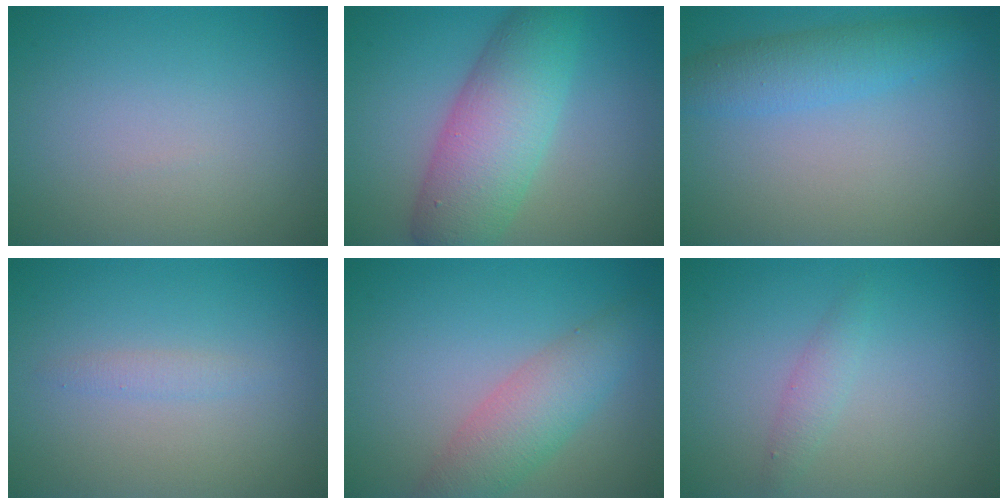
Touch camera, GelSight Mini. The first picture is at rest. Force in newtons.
{"total": 7.6, "press": 7.6, "slide": 0.1}
{"total": 3.3, "press": 3.3, "slide": 0.1}
{"total": 0.9, "press": 0.9, "slide": 0.2}
{"total": 4.5, "press": 4.5, "slide": 0.1}
{"total": 1.4, "press": 1.4, "slide": 0.1}